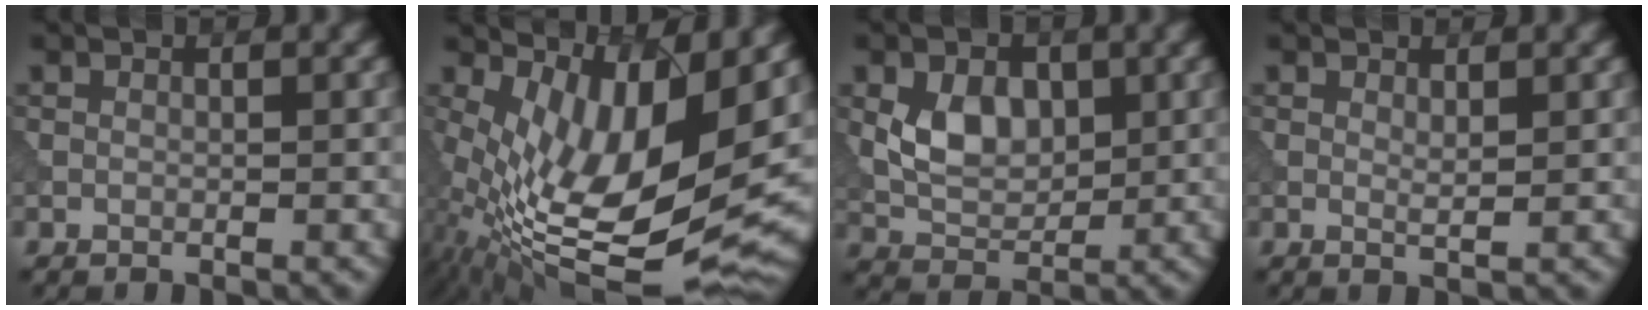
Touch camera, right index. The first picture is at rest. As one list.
[{"total": 12.7, "force": [1.8, 4.7, 11.6], "torque": [-0.215, -0.020, 0.052]}, {"total": 4.4, "force": [0.9, 3.2, 3.0], "torque": [-0.059, -0.003, 0.018]}, {"total": 1.0, "force": [0.6, 0.1, 0.8], "torque": [-0.017, -0.002, 0.012]}]